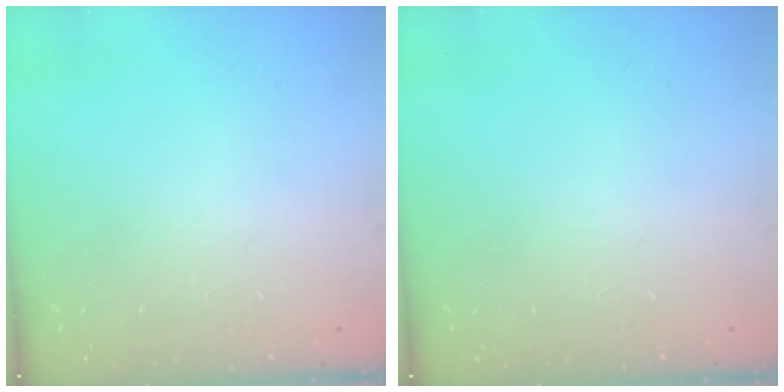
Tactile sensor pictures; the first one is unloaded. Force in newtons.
{"total": 0.0}